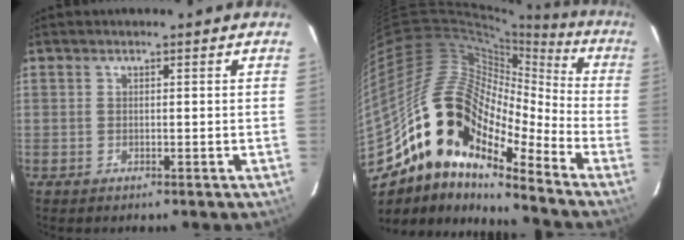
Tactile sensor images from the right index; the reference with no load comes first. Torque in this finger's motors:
{"motor_torque": [0.91, -1.17, 1.06, 0.21]}